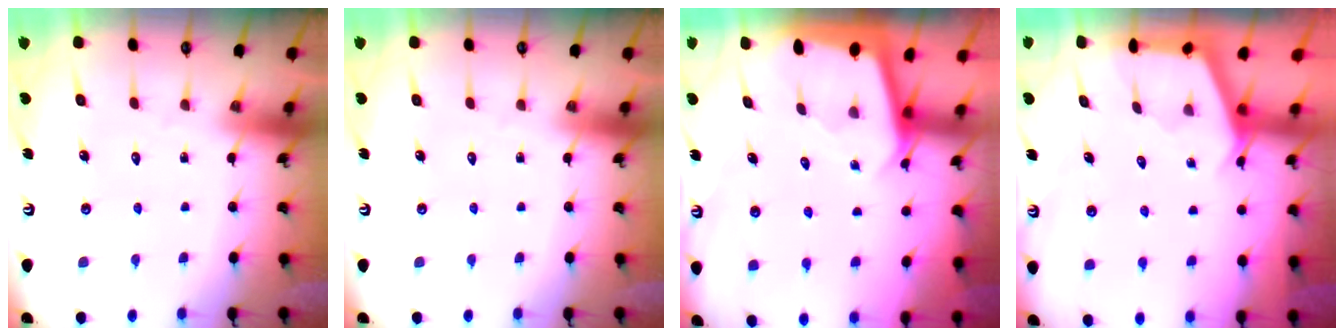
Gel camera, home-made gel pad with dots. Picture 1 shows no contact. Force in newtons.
{"total": 0.0}
{"total": 2.2, "press": 2.1, "slide": 0.3}
{"total": 2.8, "press": 2.8, "slide": 0.3}